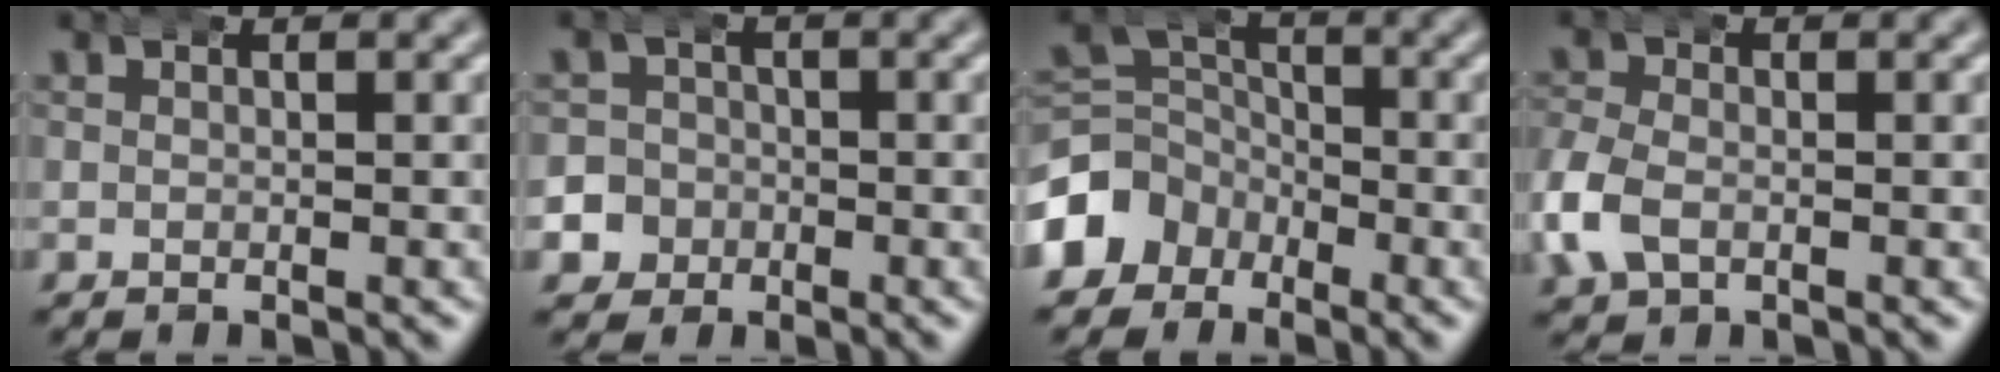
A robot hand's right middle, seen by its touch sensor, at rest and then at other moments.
{"total": 8.3, "force": [-3.2, 7.5, 1.3], "torque": [-0.046, -0.024, -0.065]}
{"total": 6.5, "force": [-2.1, 5.8, 1.9], "torque": [-0.048, -0.022, -0.041]}
{"total": 3.9, "force": [-1.1, 3.1, 2.0], "torque": [-0.073, -0.009, -0.017]}